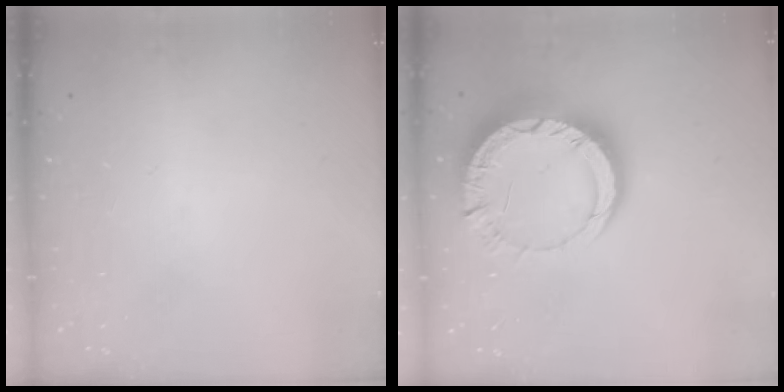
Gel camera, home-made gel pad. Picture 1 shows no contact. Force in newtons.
{"total": 13.4, "press": 13.3, "slide": 1.4}